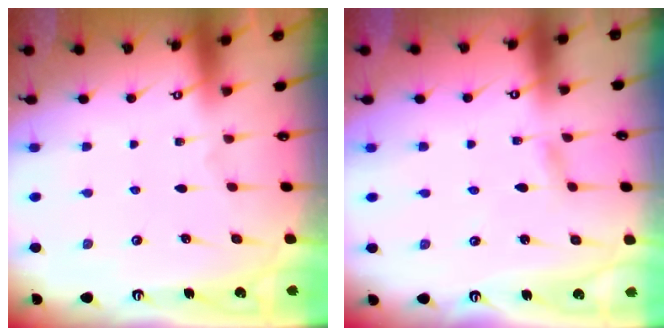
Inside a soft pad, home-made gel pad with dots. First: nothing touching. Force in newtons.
{"total": 1.9, "press": 1.9, "slide": 0.2}